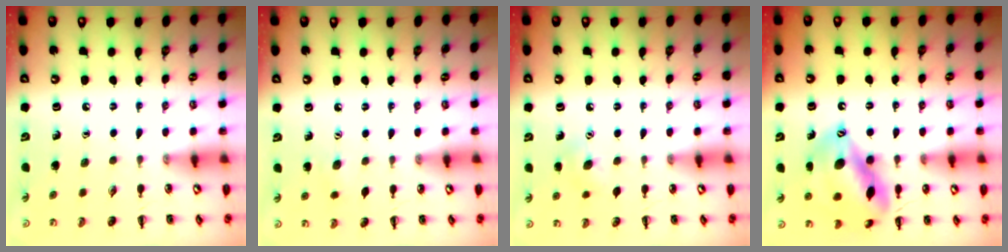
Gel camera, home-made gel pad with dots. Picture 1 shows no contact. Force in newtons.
{"total": 4.3, "press": 4.2, "slide": 1.0}
{"total": 5.6, "press": 5.5, "slide": 1.2}
{"total": 16.8, "press": 16.8, "slide": 1.7}